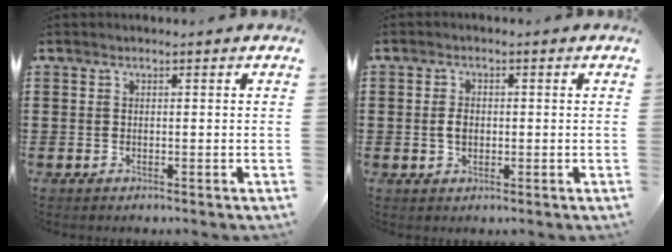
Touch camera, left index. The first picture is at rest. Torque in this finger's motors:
{"motor_torque": [0.48, 0.49, 0.23, 0.03]}